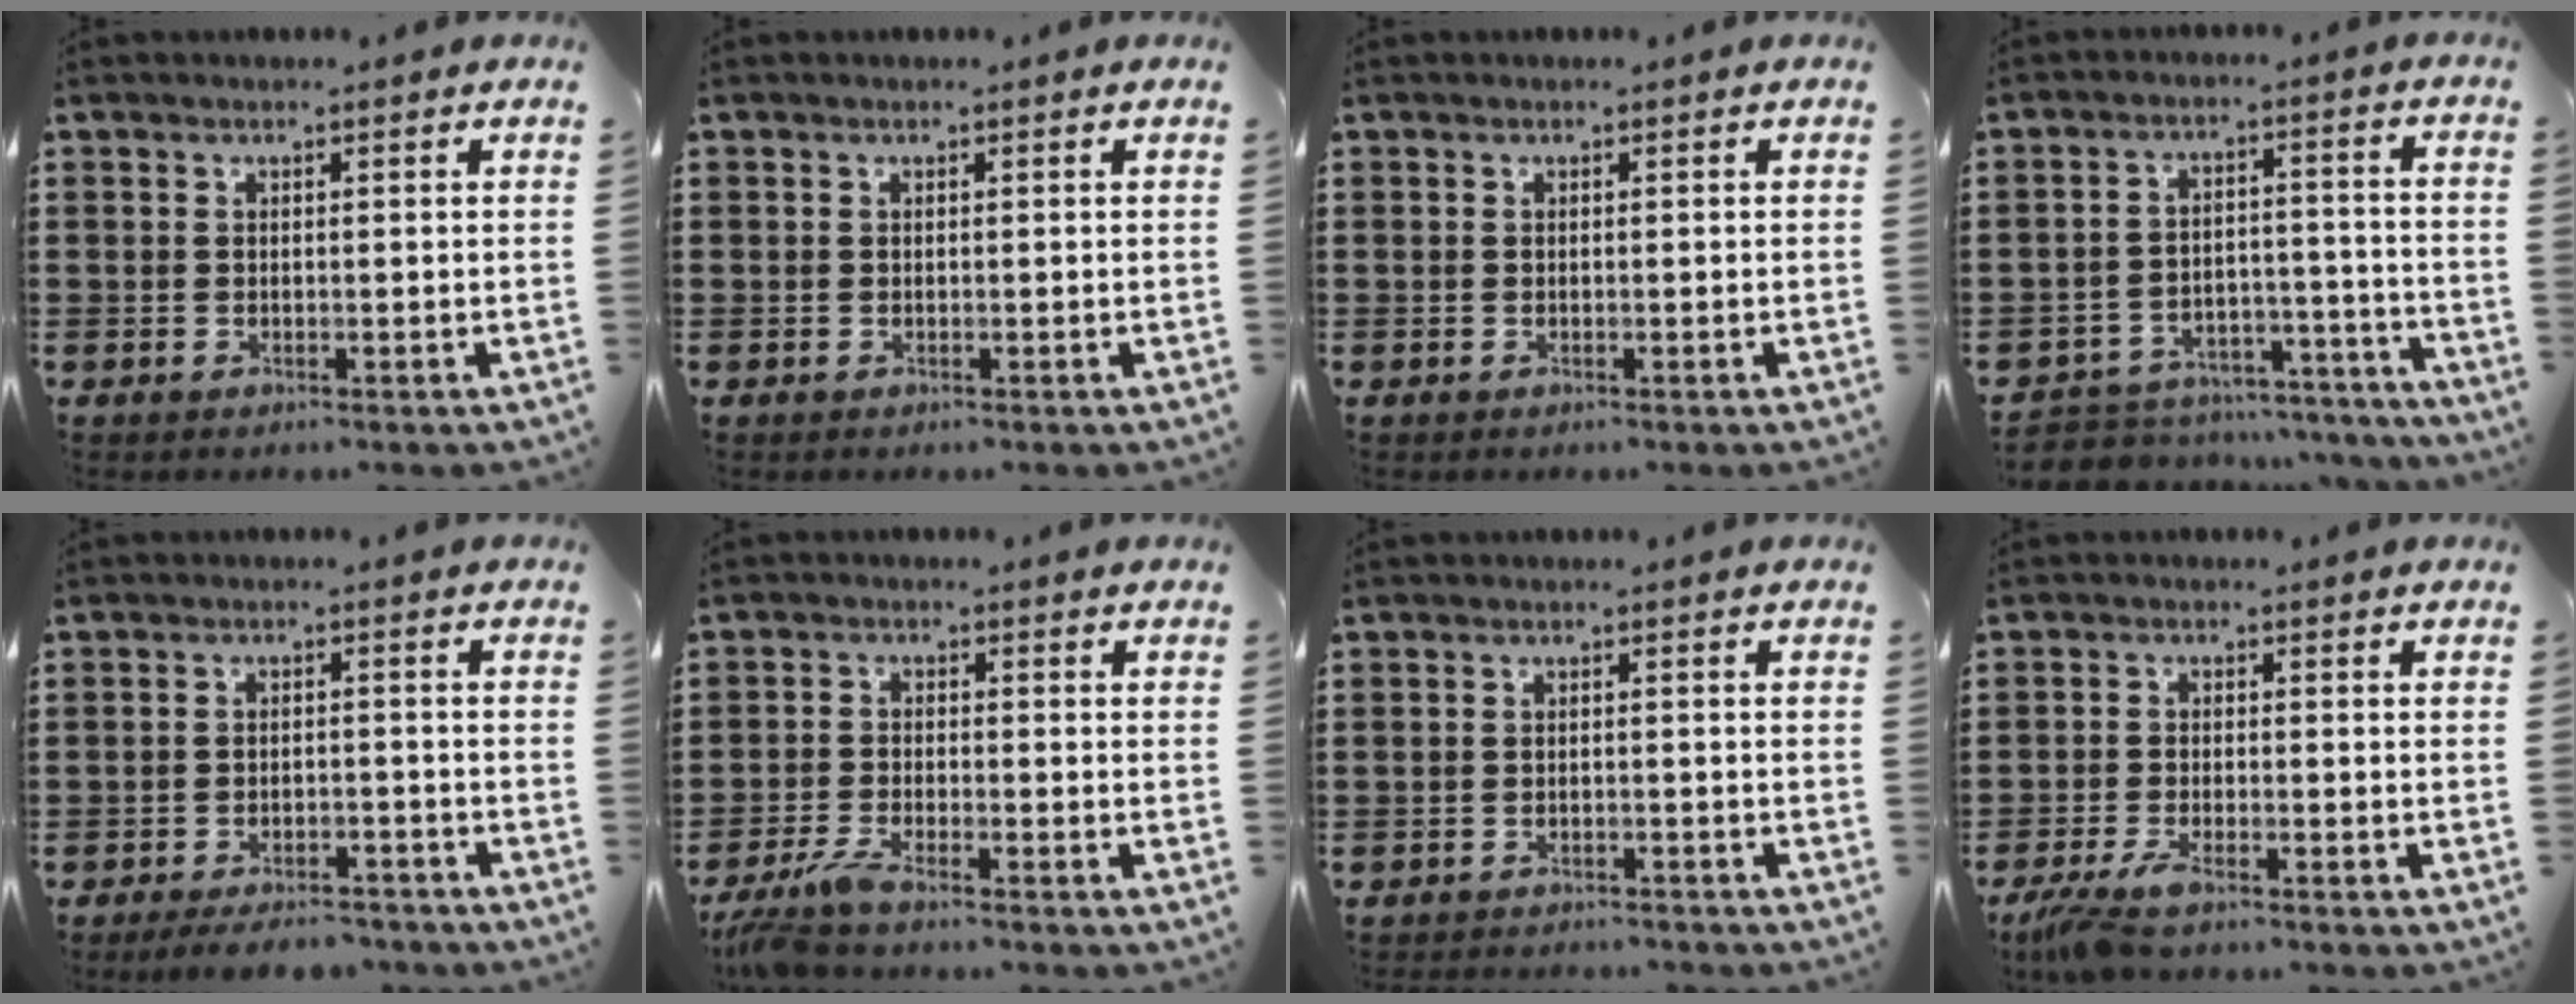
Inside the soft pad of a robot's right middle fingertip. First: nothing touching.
{"total": 0.0}
{"total": 0.0}
{"total": 5.8, "force": [-5.7, 1.2, 0.3], "torque": [-0.013, 0.015, -0.116]}
{"total": 4.0, "force": [-3.9, 0.7, 0.9], "torque": [-0.015, 0.005, -0.077]}
{"total": 4.1, "force": [-3.5, 0.1, 2.1], "torque": [-0.064, -0.013, -0.075]}
{"total": 1.8, "force": [-1.8, 0.1, -0.1], "torque": [-0.006, 0.000, -0.039]}
{"total": 3.9, "force": [-3.2, 0.4, 2.1], "torque": [-0.064, -0.013, -0.069]}